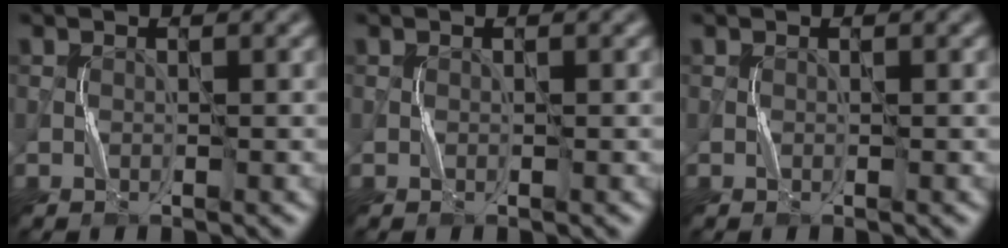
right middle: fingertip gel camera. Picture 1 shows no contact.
{"total": 0.0}
{"total": 0.0}